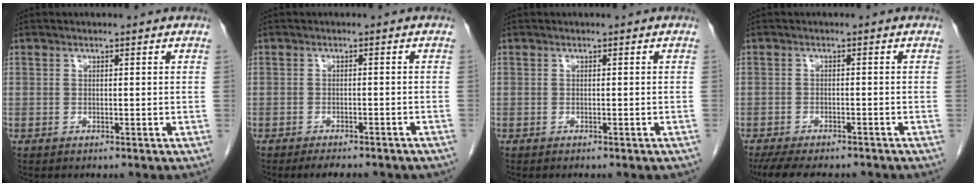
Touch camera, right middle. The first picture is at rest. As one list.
[{"total": 7.4, "force": [-6.3, 2.0, 3.3], "torque": [-0.038, -0.001, -0.075]}, {"total": 2.2, "force": [-1.9, 0.5, 1.0], "torque": [-0.016, -0.004, -0.019]}, {"total": 11.3, "force": [-9.6, 3.1, 5.1], "torque": [-0.090, -0.011, -0.132]}]